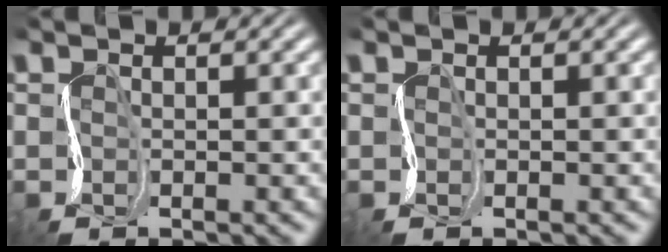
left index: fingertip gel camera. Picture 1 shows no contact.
{"total": 0.0}